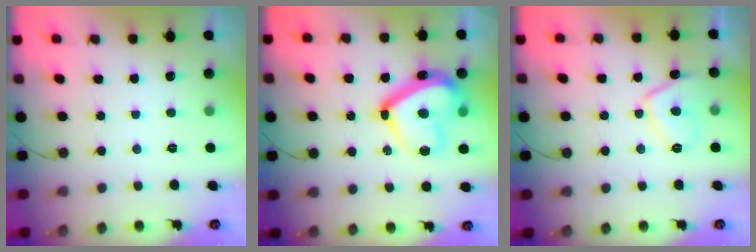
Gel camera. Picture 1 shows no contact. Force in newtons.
{"total": 19.0, "press": 19.0, "slide": 1.3}
{"total": 7.9, "press": 7.7, "slide": 1.5}